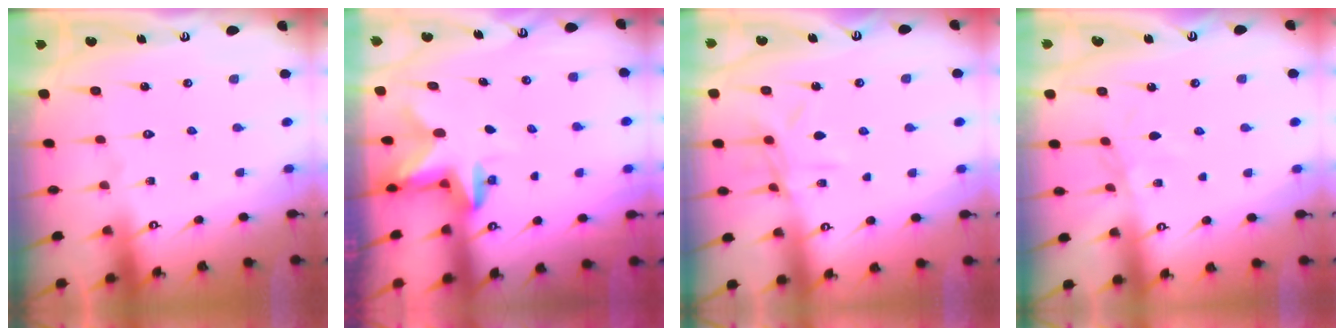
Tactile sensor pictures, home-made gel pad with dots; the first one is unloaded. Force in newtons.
{"total": 2.5, "press": 2.5, "slide": 0.5}
{"total": 8.3, "press": 8.2, "slide": 0.6}
{"total": 2.2, "press": 2.2, "slide": 0.4}